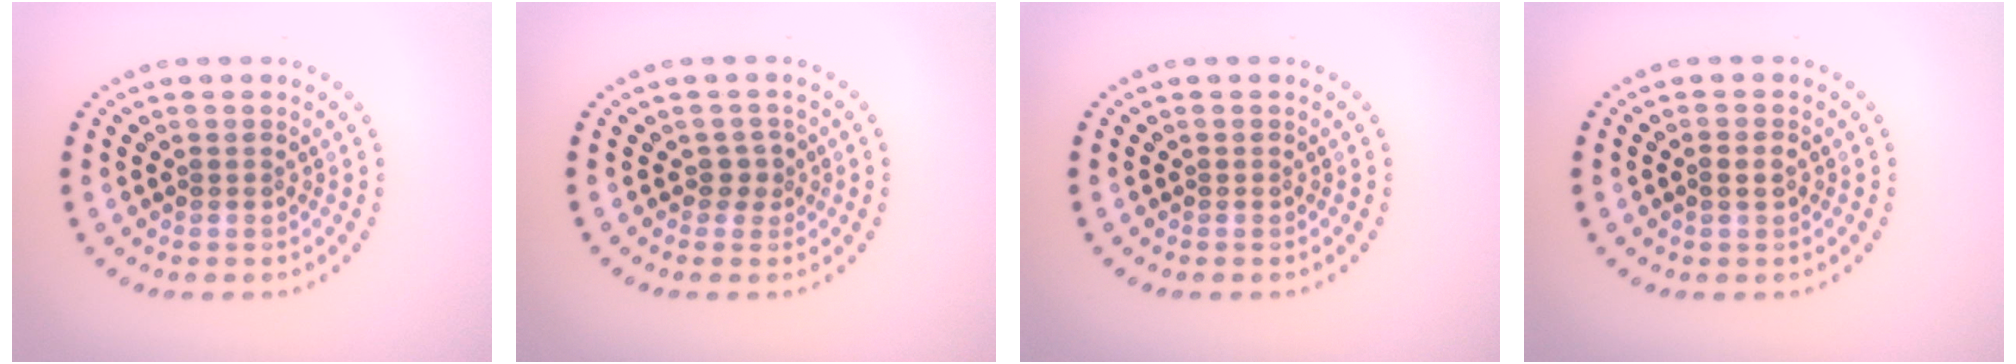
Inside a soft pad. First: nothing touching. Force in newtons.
{"total": 1.4, "press": 1.0, "slide": 1.0}
{"total": 0.0}
{"total": 1.0, "press": 1.0, "slide": 0.2}